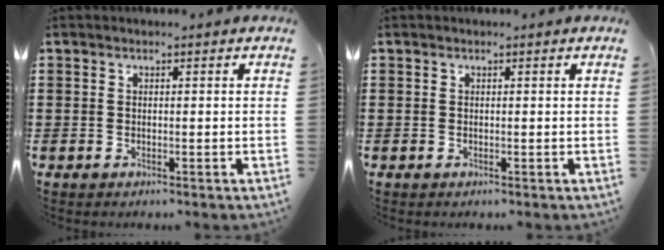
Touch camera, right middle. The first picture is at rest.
{"total": 0.0}